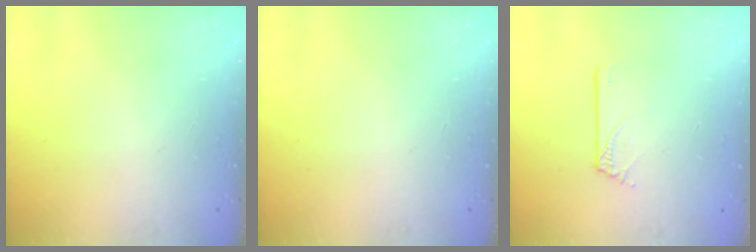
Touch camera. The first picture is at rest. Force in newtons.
{"total": 0.0}
{"total": 0.5, "press": 0.5, "slide": 0.1}